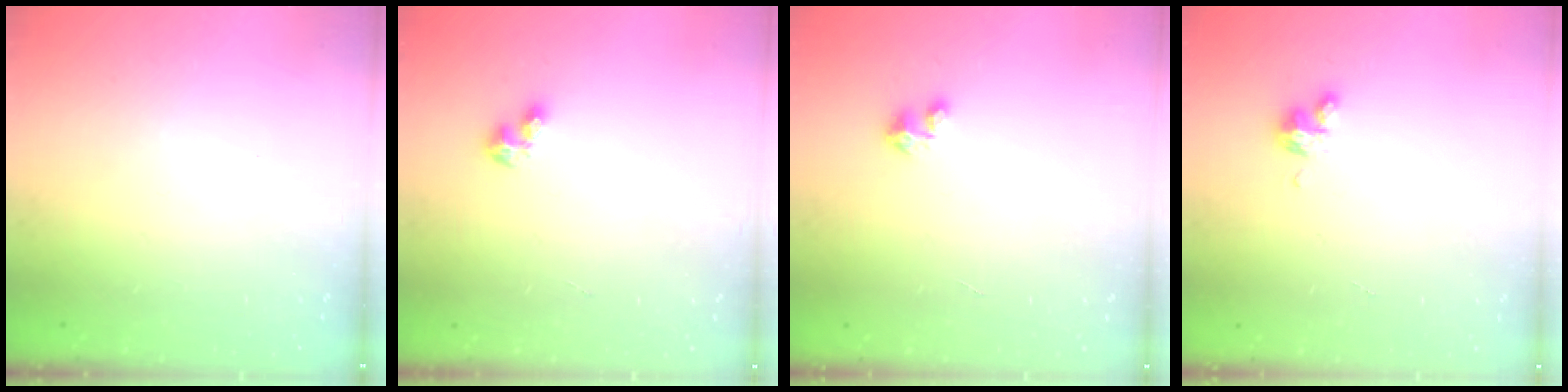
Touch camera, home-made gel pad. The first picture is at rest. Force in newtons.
{"total": 3.2, "press": 3.2, "slide": 0.4}
{"total": 1.7, "press": 1.7, "slide": 0.1}
{"total": 4.1, "press": 4.1, "slide": 0.3}